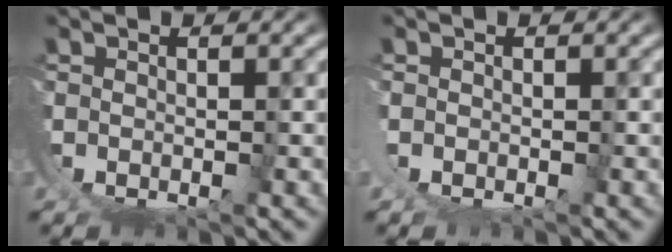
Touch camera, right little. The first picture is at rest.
{"total": 0.0}